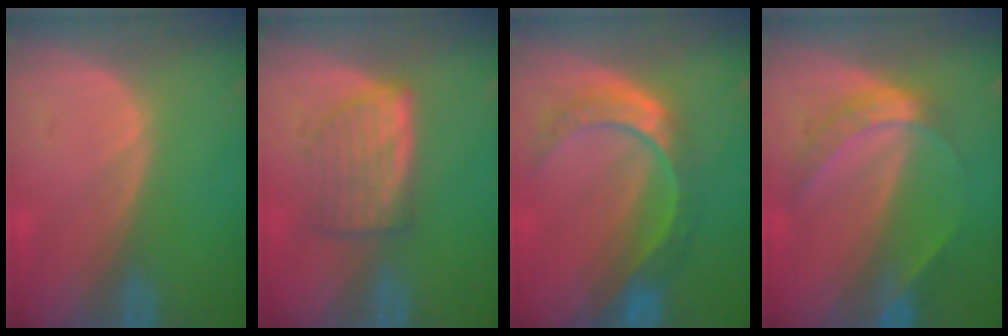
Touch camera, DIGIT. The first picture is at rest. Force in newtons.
{"total": 5.9, "press": 5.4, "slide": 2.4}
{"total": 8.7, "press": 7.3, "slide": 4.7}
{"total": 6.2, "press": 5.3, "slide": 3.2}